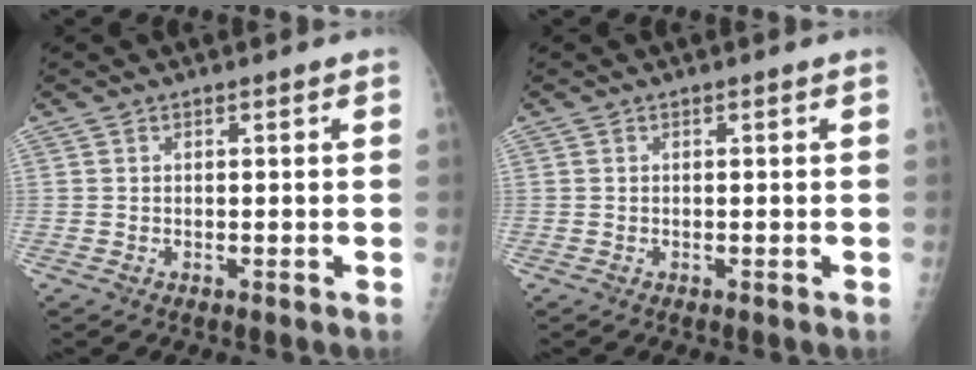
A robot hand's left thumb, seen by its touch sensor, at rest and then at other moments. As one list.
[{"total": 0.0}]